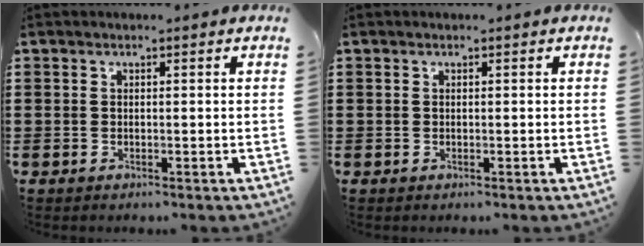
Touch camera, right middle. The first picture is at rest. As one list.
[{"total": 0.0}]